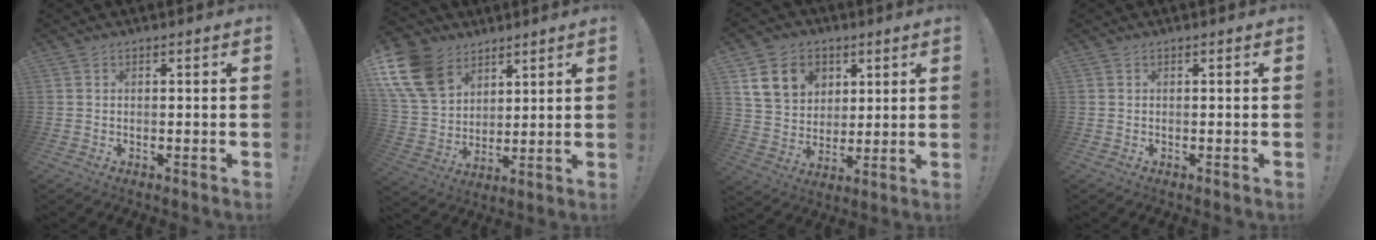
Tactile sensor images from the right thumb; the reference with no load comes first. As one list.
[{"total": 16.6, "force": [8.9, 11.7, 7.7], "torque": [-0.146, -0.045, 0.177]}, {"total": 13.7, "force": [6.1, 10.9, 5.6], "torque": [-0.082, -0.023, 0.125]}, {"total": 0.0}]